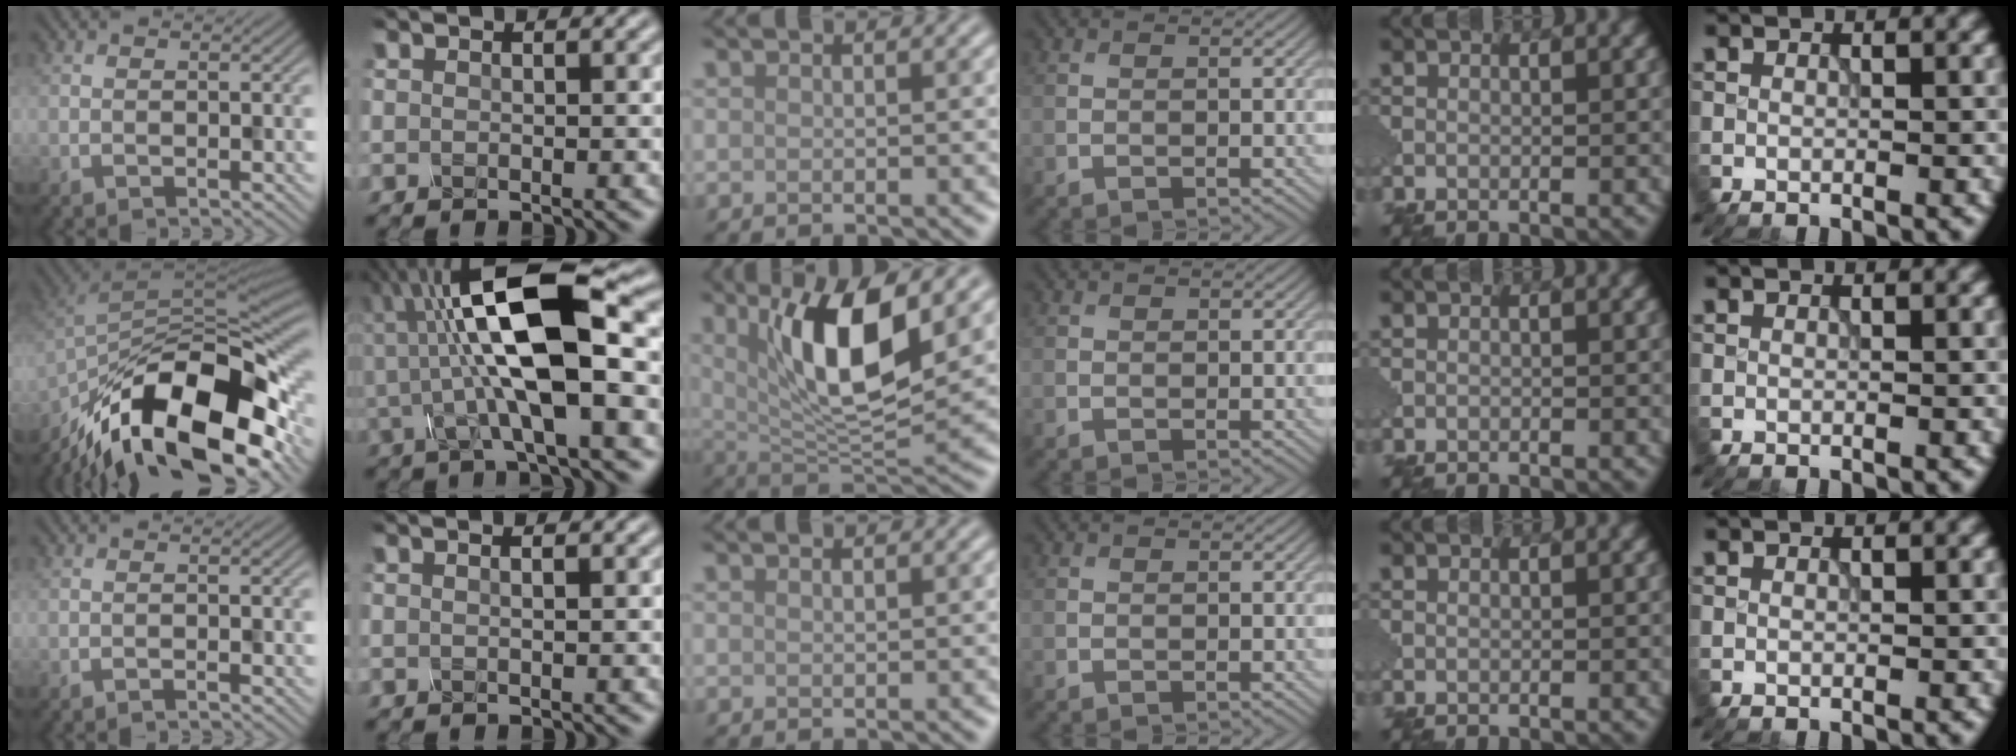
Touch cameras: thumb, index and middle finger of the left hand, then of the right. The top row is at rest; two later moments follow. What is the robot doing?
{"motion": "assemble", "object": "glue stick"}